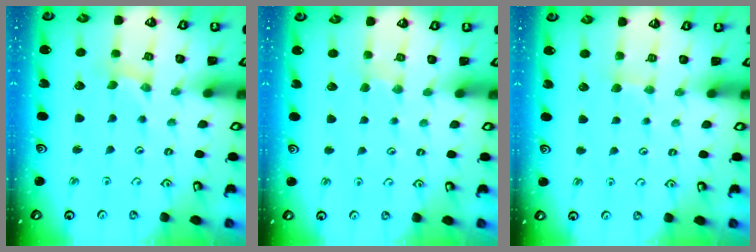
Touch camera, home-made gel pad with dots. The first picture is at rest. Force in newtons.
{"total": 1.4, "press": 1.4, "slide": 0.4}
{"total": 2.7, "press": 2.6, "slide": 0.4}